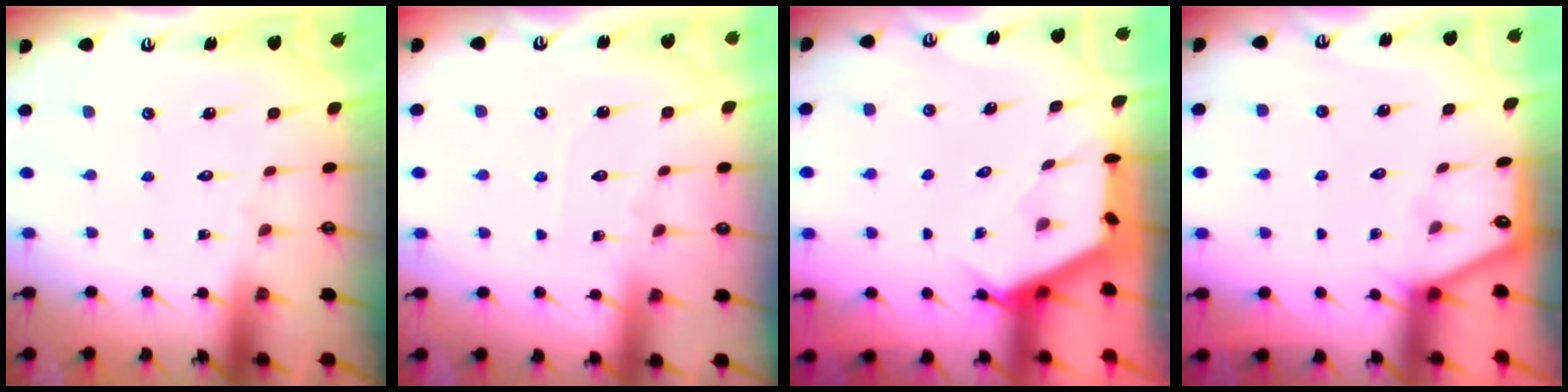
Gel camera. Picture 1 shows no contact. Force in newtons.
{"total": 3.4, "press": 3.4, "slide": 0.4}
{"total": 2.7, "press": 2.7, "slide": 0.3}
{"total": 1.2, "press": 1.1, "slide": 0.1}